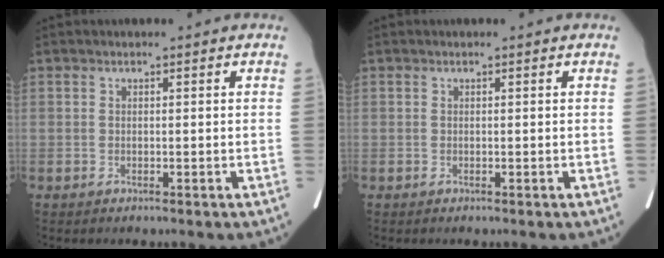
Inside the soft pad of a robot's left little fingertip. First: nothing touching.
{"total": 0.0}